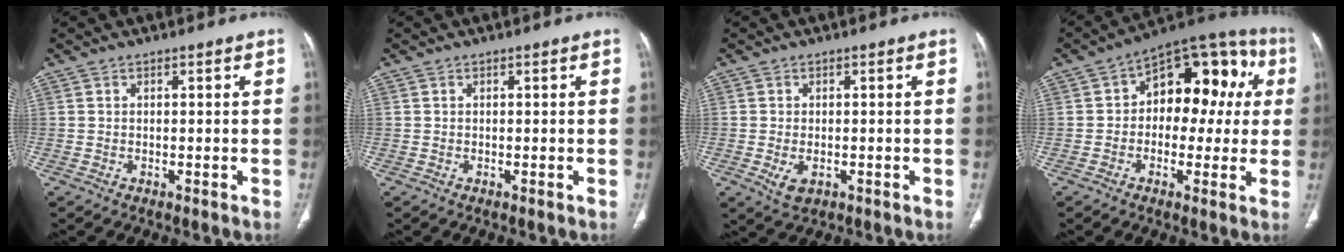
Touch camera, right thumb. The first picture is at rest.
{"total": 0.0}
{"total": 3.3, "force": [-1.0, 2.0, 2.5], "torque": [-0.045, -0.003, -0.009]}
{"total": 16.3, "force": [2.1, 10.3, 12.5], "torque": [-0.104, 0.048, 0.018]}